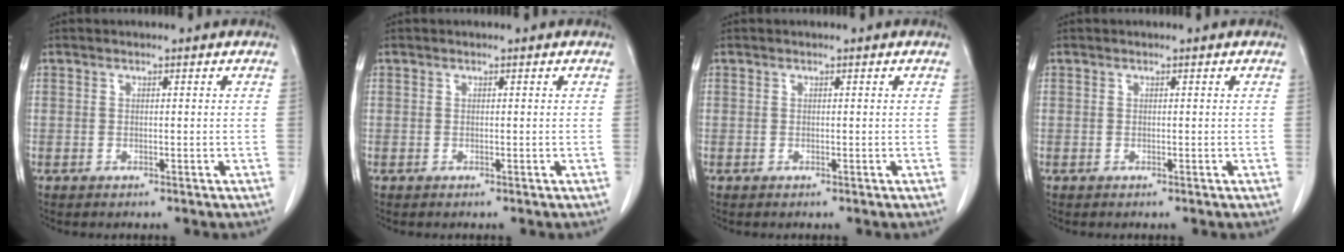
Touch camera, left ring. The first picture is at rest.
{"total": 0.0}
{"total": 0.0}
{"total": 0.0}